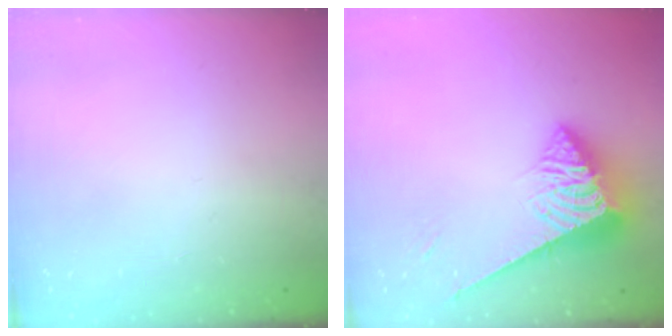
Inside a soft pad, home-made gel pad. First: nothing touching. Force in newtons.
{"total": 7.2, "press": 7.1, "slide": 1.0}